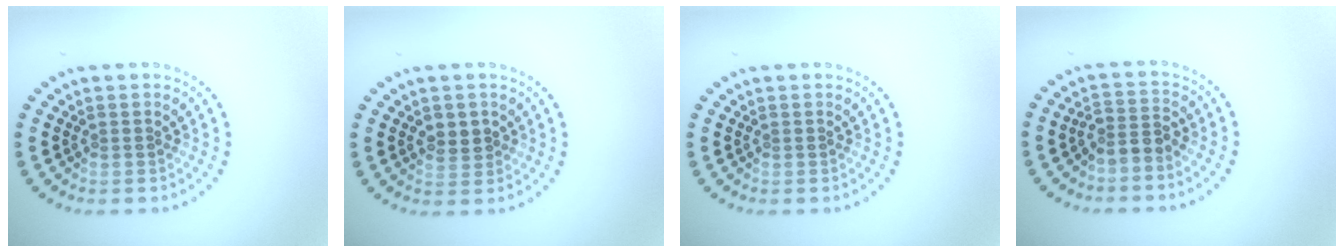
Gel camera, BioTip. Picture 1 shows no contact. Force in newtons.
{"total": 1.9, "press": 1.8, "slide": 0.4}
{"total": 0.0}
{"total": 2.3, "press": 1.7, "slide": 1.5}